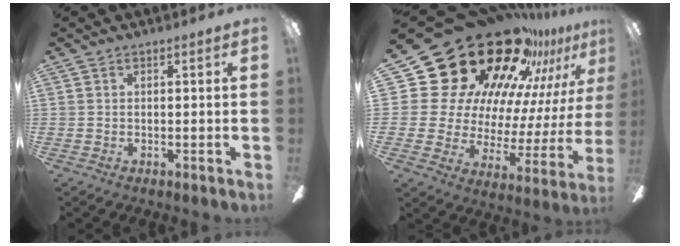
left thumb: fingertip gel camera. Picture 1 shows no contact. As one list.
[{"total": 32.6, "force": [22.3, 17.2, 16.5], "torque": [-0.226, -0.197, 0.432]}]